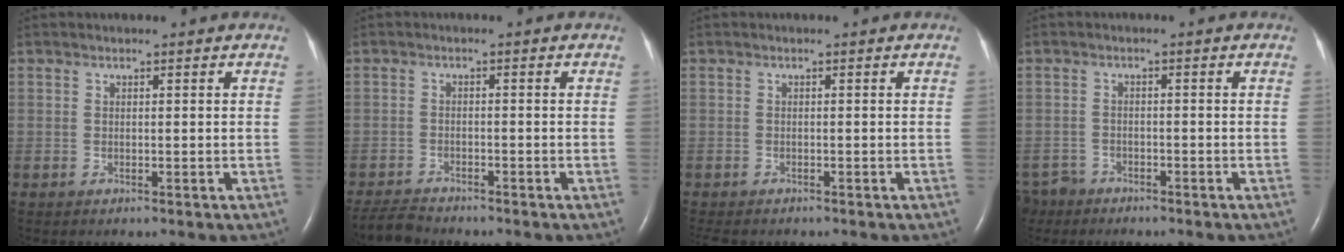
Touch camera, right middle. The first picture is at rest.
{"total": 3.8, "force": [-3.7, 0.5, 0.5], "torque": [-0.012, -0.015, -0.066]}
{"total": 4.1, "force": [-3.5, 1.5, 1.7], "torque": [-0.026, -0.008, -0.046]}
{"total": 4.0, "force": [-3.5, 1.8, 0.0], "torque": [-0.004, -0.005, -0.066]}